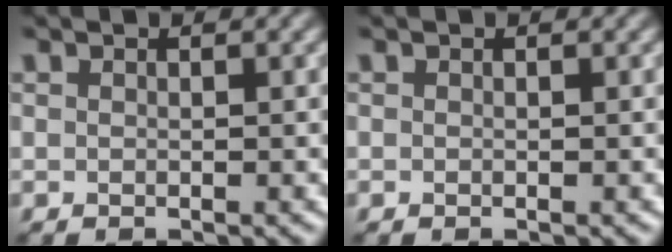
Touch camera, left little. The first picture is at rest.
{"total": 0.0}